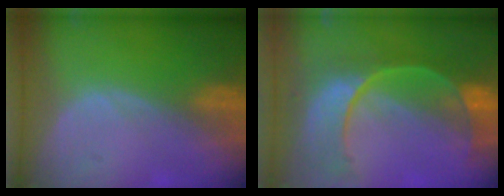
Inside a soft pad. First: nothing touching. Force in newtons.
{"total": 11.3, "press": 9.5, "slide": 6.1}